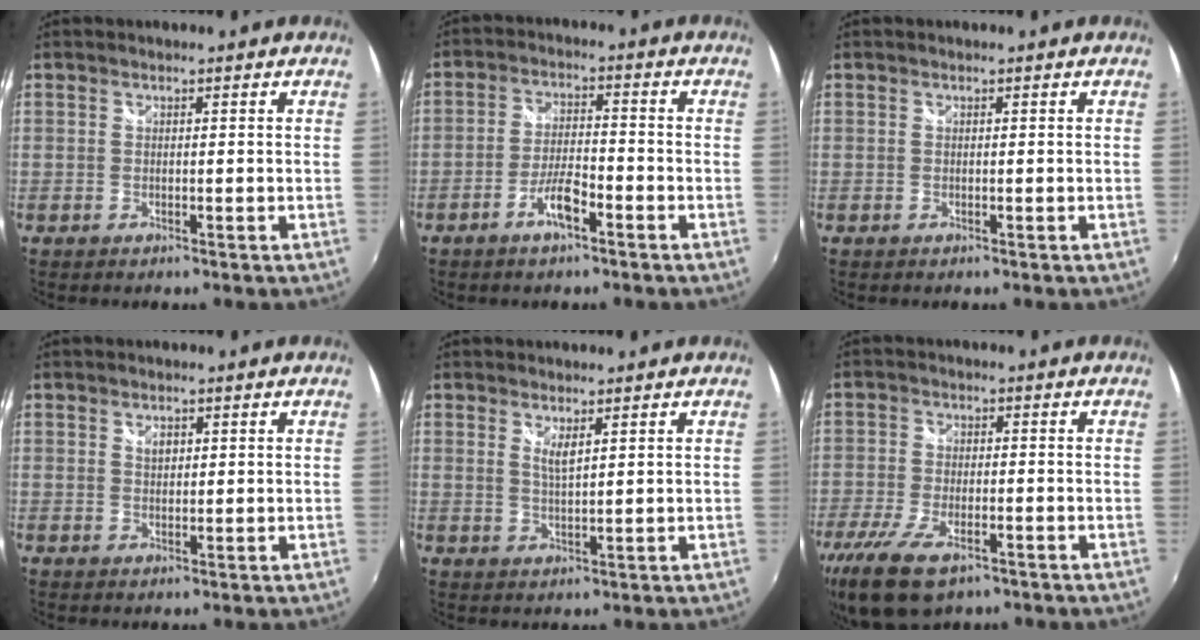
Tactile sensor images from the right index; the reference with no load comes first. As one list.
[{"total": 5.6, "force": [-3.4, 1.3, 4.2], "torque": [-0.091, 0.002, -0.063]}, {"total": 0.0}, {"total": 1.6, "force": [0.7, 1.1, 0.9], "torque": [-0.012, 0.002, 0.013]}, {"total": 2.4, "force": [1.3, 0.3, 2.0], "torque": [-0.036, -0.005, 0.021]}, {"total": 12.0, "force": [-7.6, 5.2, 7.6], "torque": [-0.186, -0.041, -0.140]}]